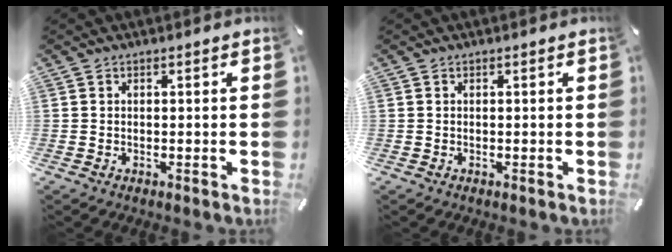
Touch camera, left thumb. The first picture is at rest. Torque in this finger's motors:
{"motor_torque": [0.00, 0.00, -0.01, 0.01, 0.00]}